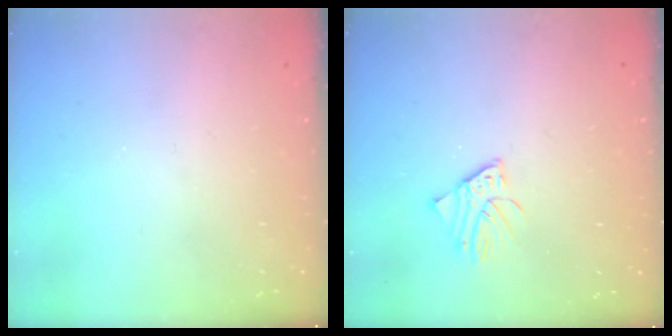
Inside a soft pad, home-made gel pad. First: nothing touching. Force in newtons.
{"total": 1.6, "press": 1.6, "slide": 0.2}